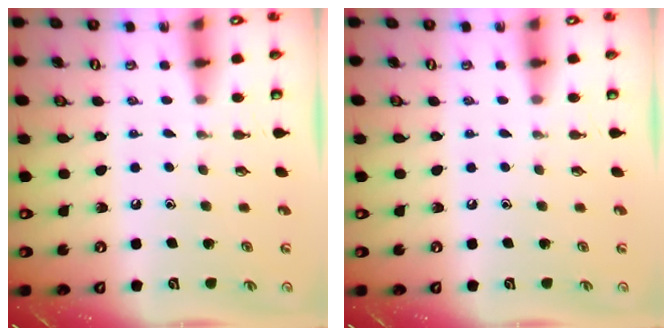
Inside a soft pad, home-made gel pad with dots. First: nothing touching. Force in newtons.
{"total": 0.0}